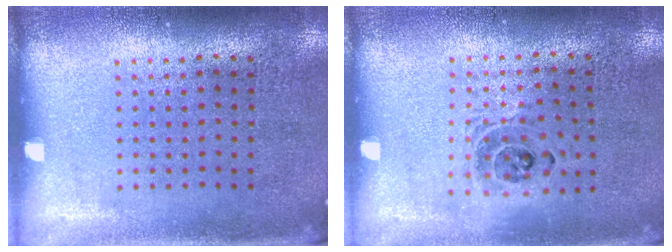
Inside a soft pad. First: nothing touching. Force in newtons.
{"total": 1.3, "press": 1.2, "slide": 0.5}